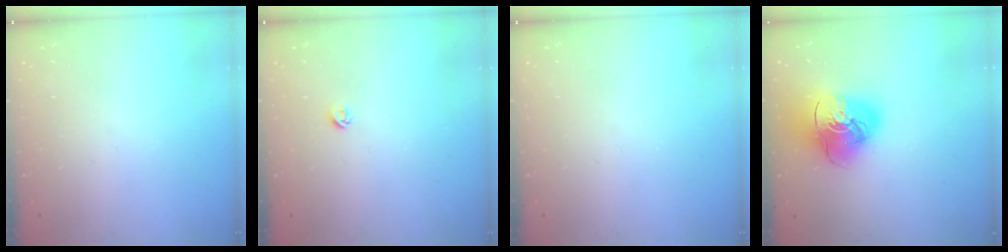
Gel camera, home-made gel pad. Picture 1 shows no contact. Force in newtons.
{"total": 3.9, "press": 3.8, "slide": 0.3}
{"total": 0.0}
{"total": 17.2, "press": 17.1, "slide": 2.0}